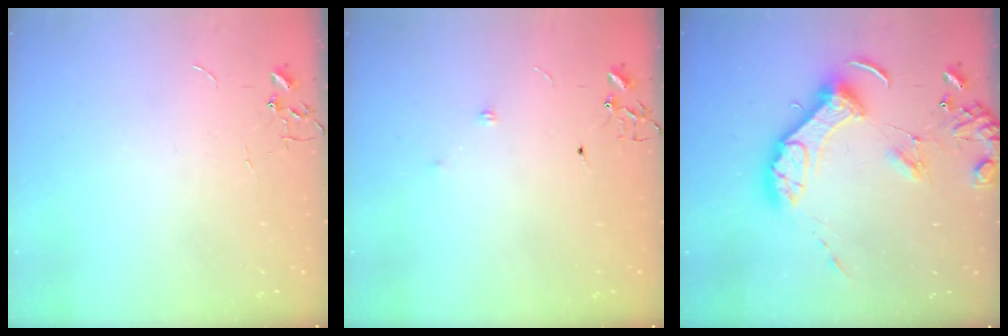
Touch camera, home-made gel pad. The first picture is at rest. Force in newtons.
{"total": 4.6, "press": 4.4, "slide": 1.0}
{"total": 14.5, "press": 14.3, "slide": 2.3}